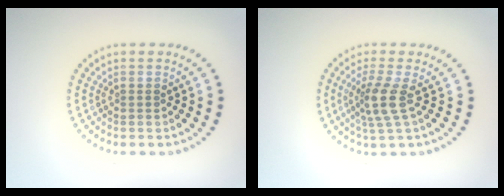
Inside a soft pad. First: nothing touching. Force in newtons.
{"total": 2.9, "press": 2.2, "slide": 2.0}